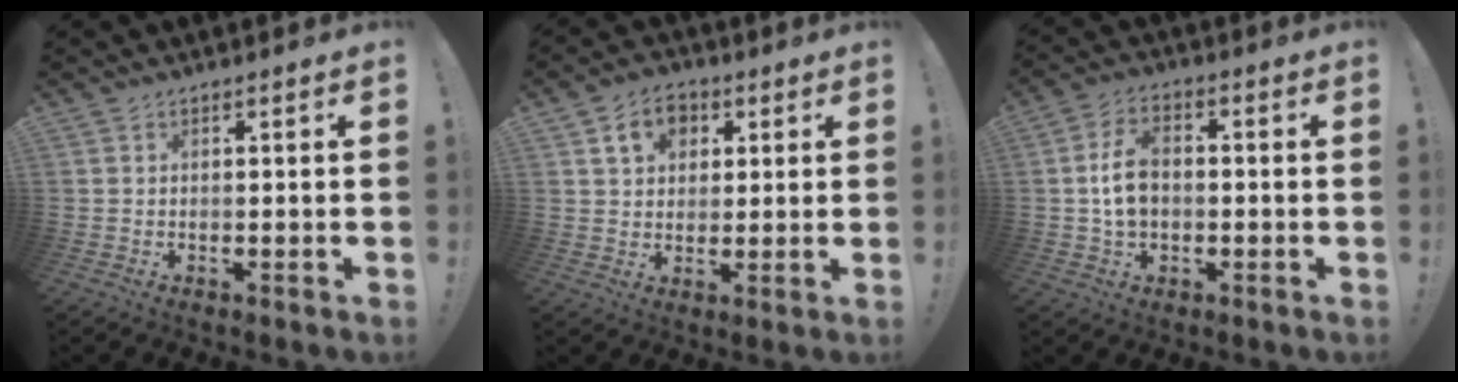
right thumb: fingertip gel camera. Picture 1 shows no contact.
{"total": 8.7, "force": [3.6, 6.7, 4.2], "torque": [-0.055, -0.004, 0.068]}
{"total": 8.6, "force": [-0.2, 6.0, 6.2], "torque": [-0.104, 0.008, -0.004]}